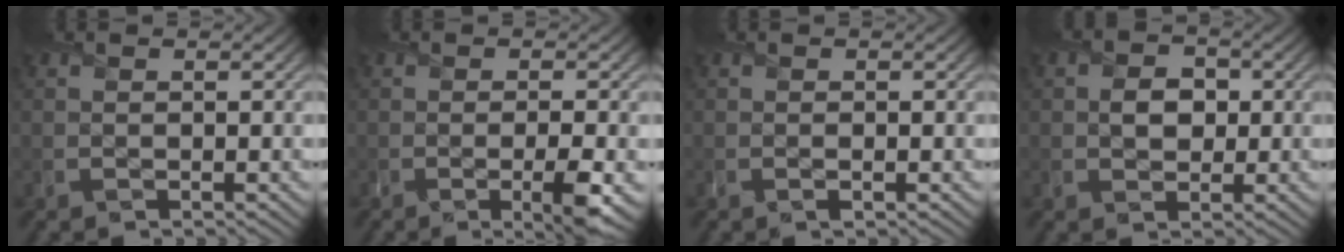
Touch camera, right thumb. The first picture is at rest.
{"total": 3.8, "force": [-1.1, 0.6, 3.5], "torque": [-0.061, -0.003, -0.020]}
{"total": 0.0}
{"total": 3.1, "force": [0.1, 2.5, 1.8], "torque": [-0.037, -0.002, -0.006]}